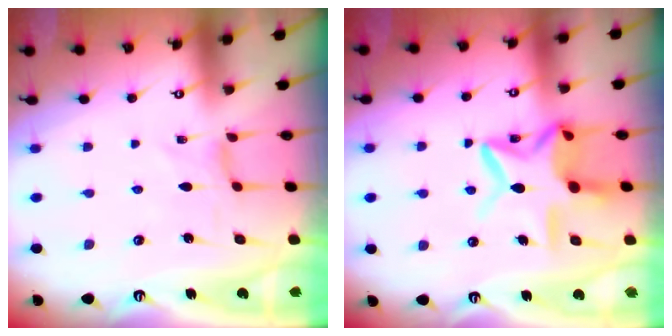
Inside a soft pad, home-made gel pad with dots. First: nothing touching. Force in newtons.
{"total": 14.9, "press": 14.8, "slide": 1.1}